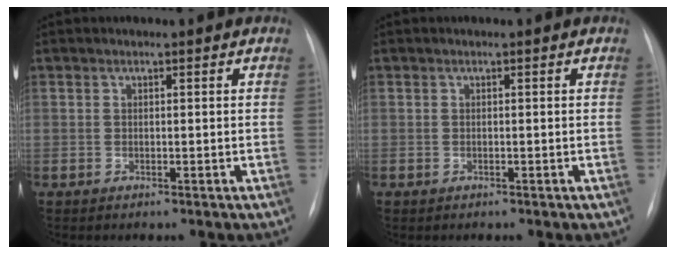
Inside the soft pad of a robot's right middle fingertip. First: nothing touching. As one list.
[{"total": 0.0}]